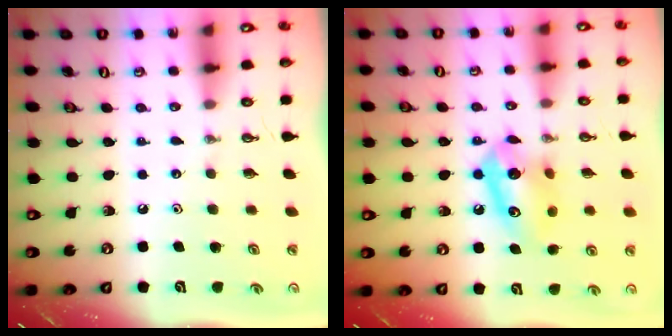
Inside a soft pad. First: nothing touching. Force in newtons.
{"total": 9.9, "press": 9.8, "slide": 1.4}